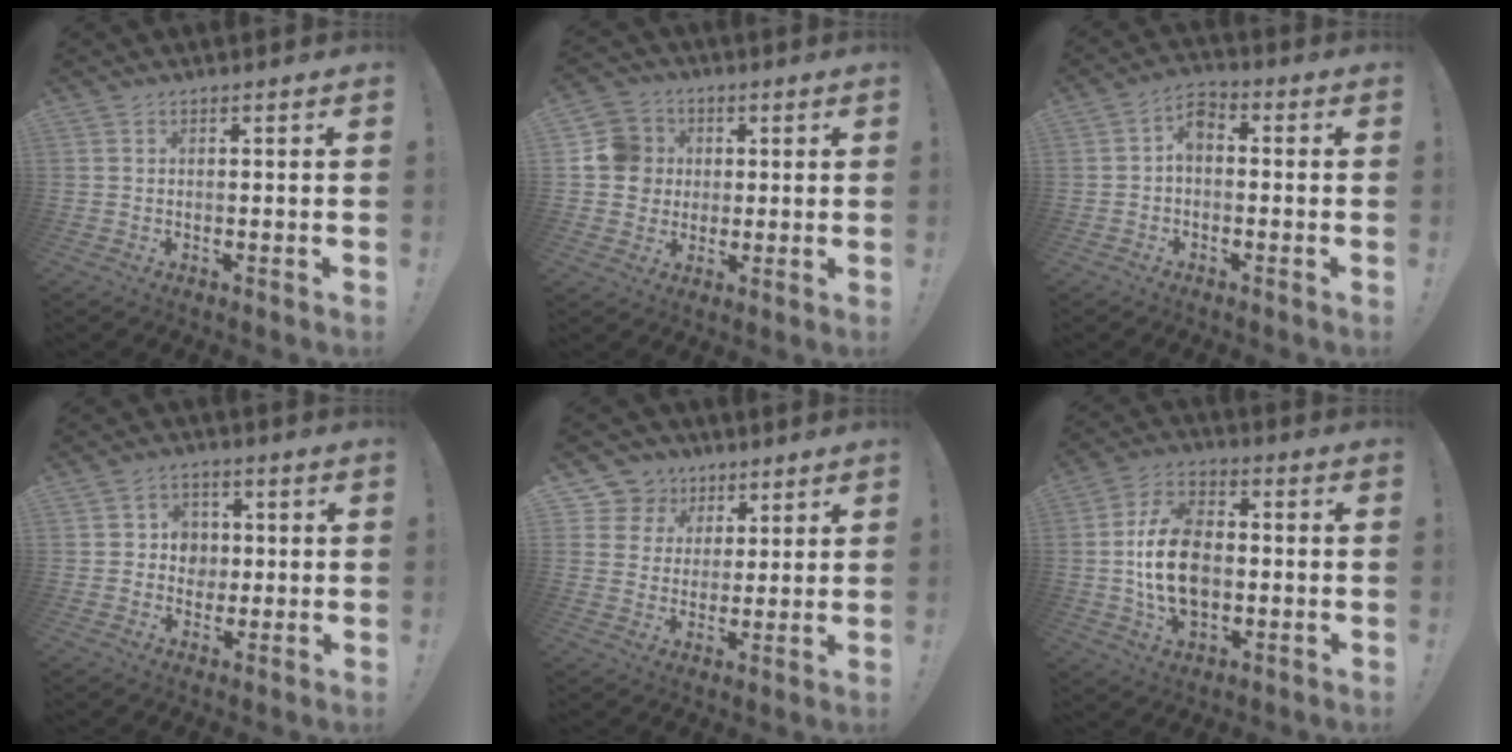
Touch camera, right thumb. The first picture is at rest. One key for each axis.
{"total": 10.5, "fx": 1.3, "fy": 10.0, "fz": 3.0, "tx": -0.033, "ty": 0.007, "tz": 0.029}
{"total": 4.7, "fx": -0.6, "fy": 3.2, "fz": 3.3, "tx": -0.065, "ty": 0.007, "tz": -0.010}
{"total": 5.9, "fx": 0.2, "fy": 5.9, "fz": 0.9, "tx": -0.014, "ty": -0.002, "tz": 0.006}
{"total": 8.8, "fx": 4.5, "fy": 7.4, "fz": 1.8, "tx": -0.025, "ty": -0.032, "tz": 0.091}
{"total": 17.2, "fx": -1.2, "fy": 12.1, "fz": 12.2, "tx": -0.207, "ty": 0.009, "tz": -0.022}